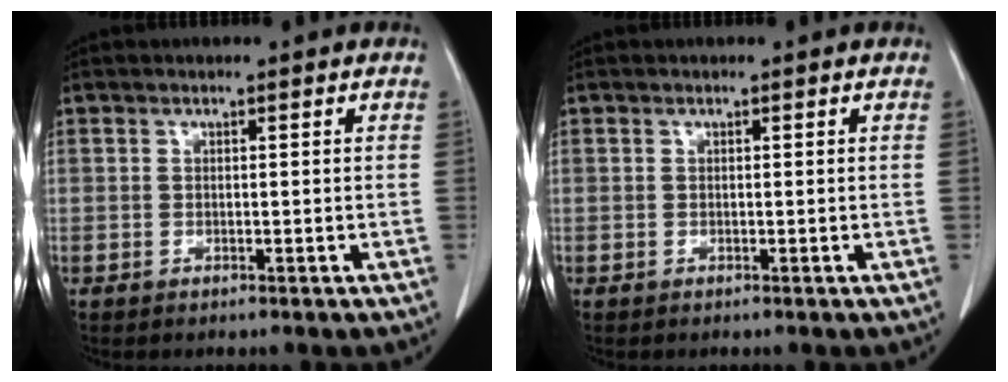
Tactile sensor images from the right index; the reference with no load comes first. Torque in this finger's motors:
{"motor_torque": [0.00, 0.00, 0.00, 0.00]}